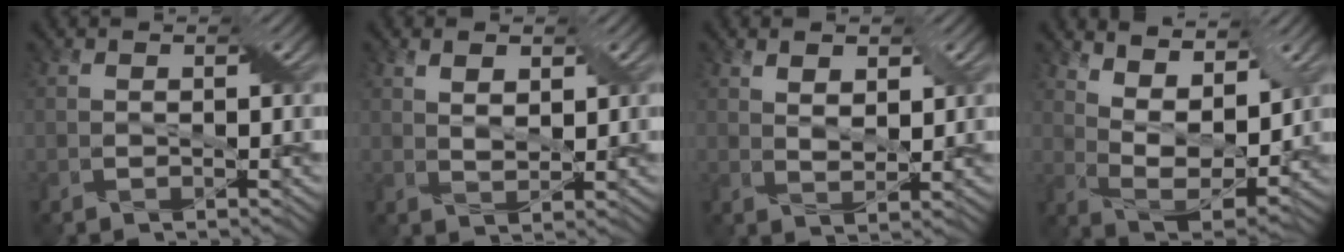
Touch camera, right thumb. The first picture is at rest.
{"total": 2.9, "force": [1.5, 1.3, 2.0], "torque": [-0.042, -0.005, 0.032]}
{"total": 3.3, "force": [1.8, 1.6, 2.2], "torque": [-0.045, -0.008, 0.037]}
{"total": 10.2, "force": [6.3, 4.1, 6.9], "torque": [-0.147, -0.007, 0.112]}